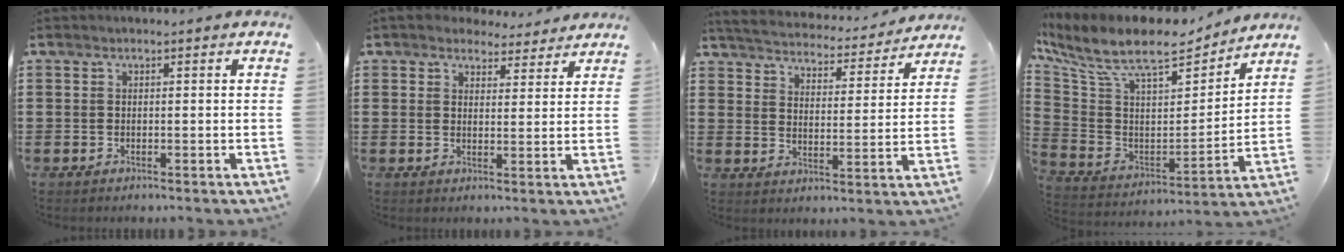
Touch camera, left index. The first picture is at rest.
{"total": 3.9, "force": [3.6, 1.3, 0.5], "torque": [-0.024, -0.008, 0.067]}
{"total": 4.5, "force": [4.5, 0.0, 0.4], "torque": [-0.033, -0.036, 0.074]}
{"total": 12.2, "force": [9.3, 3.8, 6.8], "torque": [-0.170, -0.052, 0.162]}